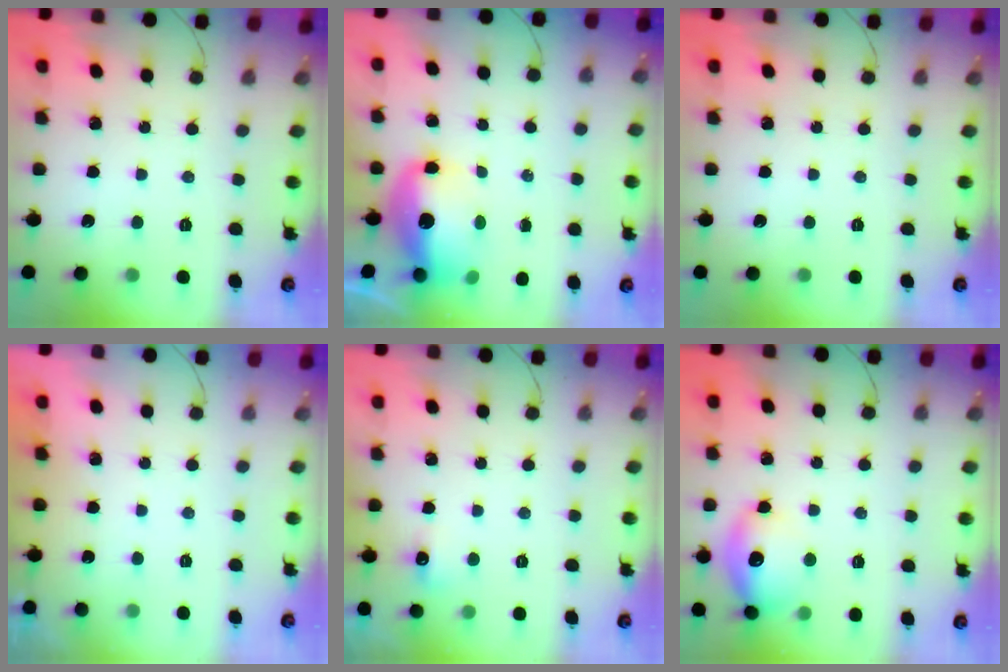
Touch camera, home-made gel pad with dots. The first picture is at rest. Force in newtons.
{"total": 12.8, "press": 12.4, "slide": 3.2}
{"total": 0.0}
{"total": 1.8, "press": 0.1, "slide": 1.8}
{"total": 4.1, "press": 3.8, "slide": 1.3}
{"total": 13.7, "press": 13.7, "slide": 0.9}